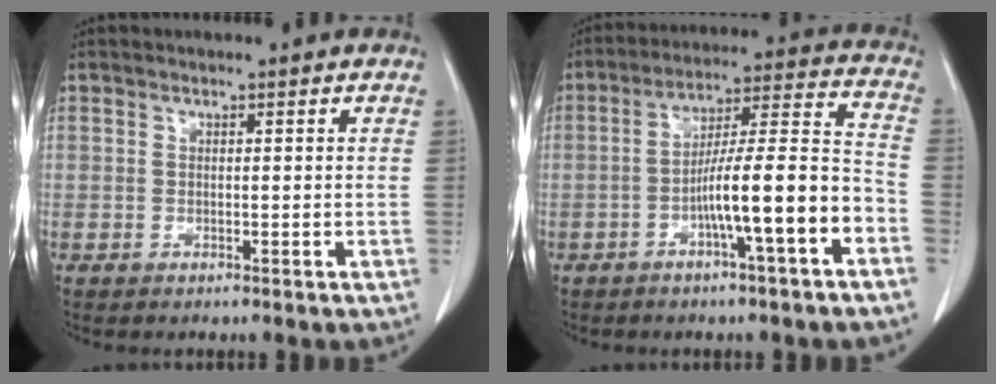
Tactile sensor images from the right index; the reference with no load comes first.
{"total": 12.8, "force": [-5.0, 0.4, 11.8], "torque": [-0.194, 0.020, -0.080]}